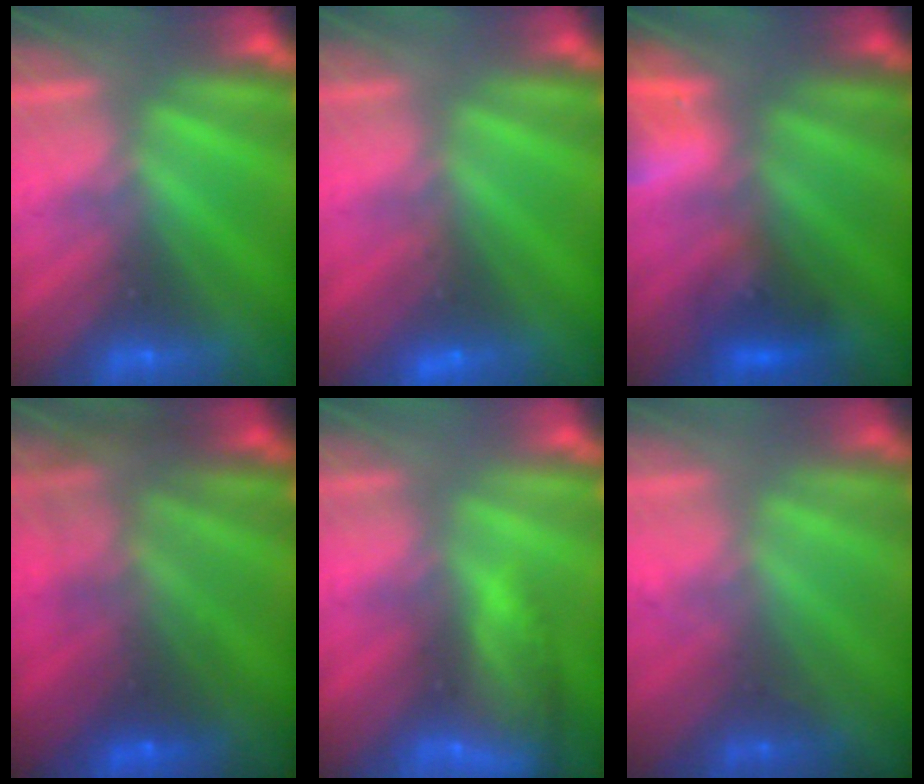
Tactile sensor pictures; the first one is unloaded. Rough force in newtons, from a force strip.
{"total": 3.0}
{"total": 7.5}
{"total": 7.1}
{"total": 7.0}
{"total": 1.1}